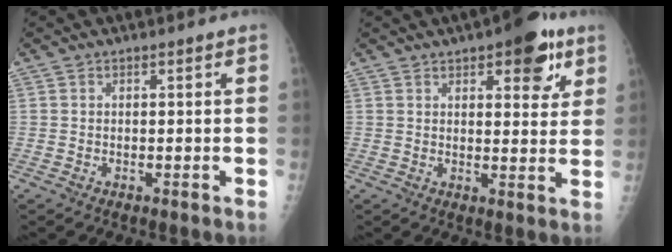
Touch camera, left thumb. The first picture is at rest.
{"total": 10.2, "force": [5.4, 4.3, 7.5], "torque": [-0.063, -0.018, 0.065]}